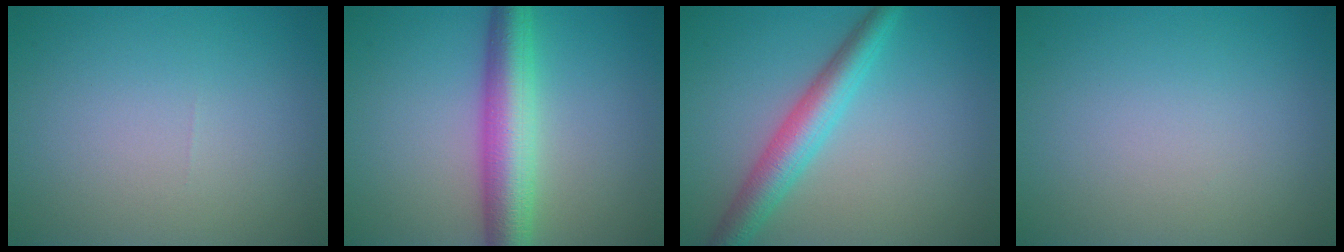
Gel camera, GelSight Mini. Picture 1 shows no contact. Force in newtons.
{"total": 6.4, "press": 6.4, "slide": 0.0}
{"total": 4.4, "press": 4.4, "slide": 0.1}
{"total": 0.0}